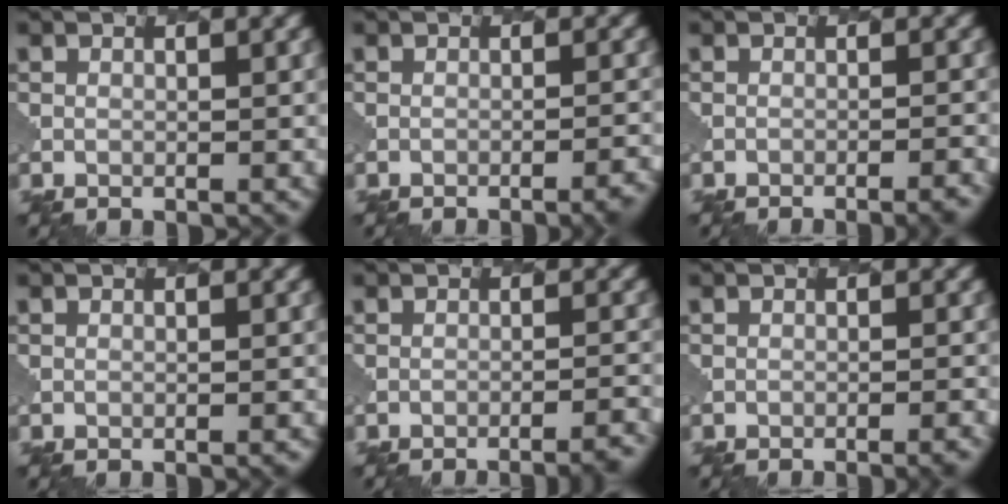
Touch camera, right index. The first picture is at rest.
{"total": 3.1, "force": [-2.1, 0.9, 2.0], "torque": [-0.012, 0.014, -0.028]}
{"total": 3.5, "force": [-2.6, 0.9, 2.1], "torque": [-0.010, 0.011, -0.030]}
{"total": 0.8, "force": [-0.5, 0.3, 0.5], "torque": [0.008, 0.003, -0.003]}
{"total": 5.1, "force": [-4.3, 1.2, 2.5], "torque": [-0.012, 0.015, -0.052]}
{"total": 2.9, "force": [-2.0, 0.8, 1.9], "torque": [-0.010, 0.011, -0.026]}